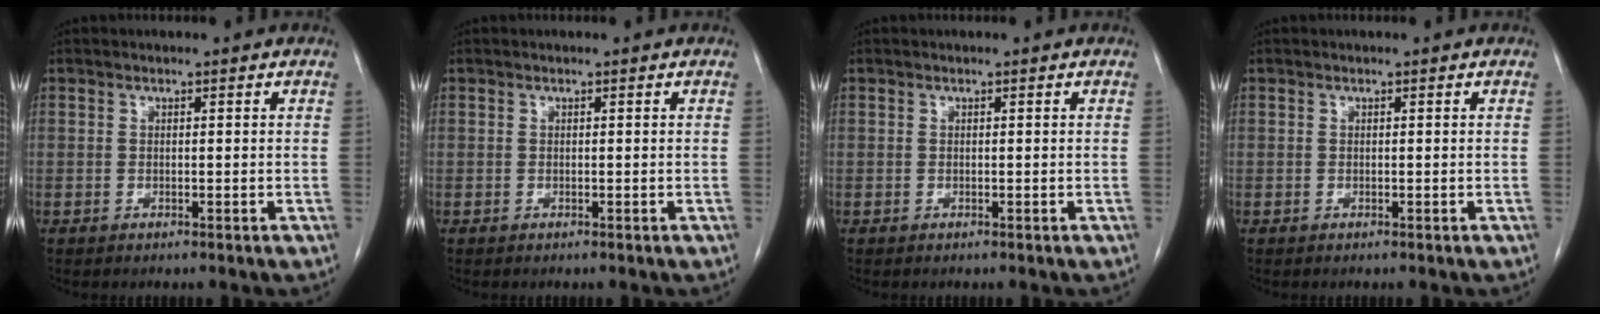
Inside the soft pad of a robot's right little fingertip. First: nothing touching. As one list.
[{"total": 0.0}, {"total": 0.0}, {"total": 0.0}]